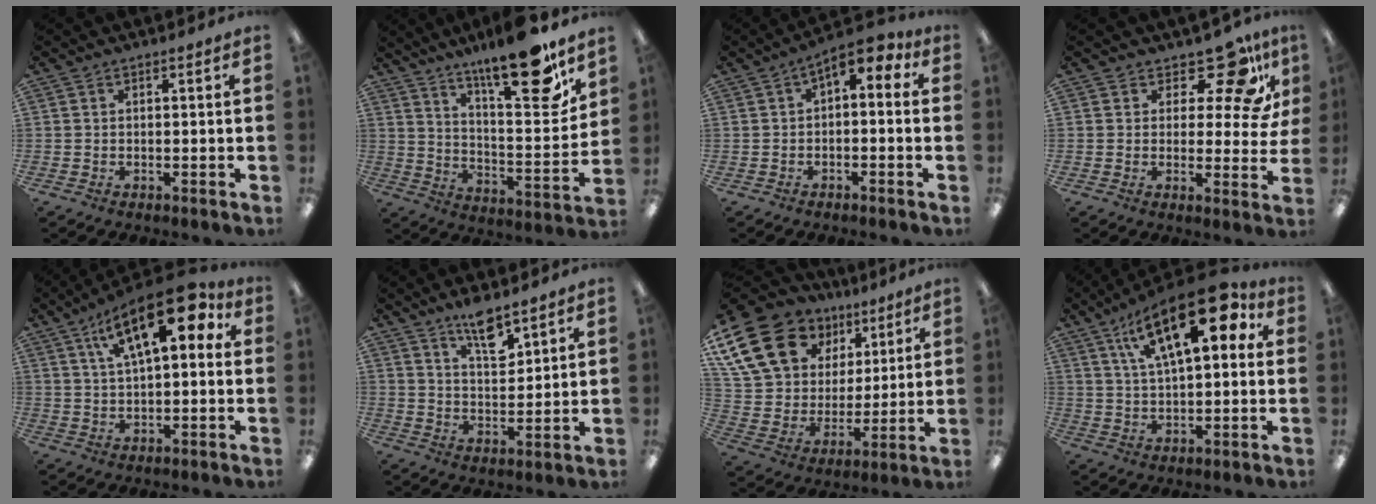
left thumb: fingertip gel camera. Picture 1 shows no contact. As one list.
[{"total": 19.5, "force": [15.0, 3.9, 11.9], "torque": [-0.178, -0.109, 0.240]}, {"total": 5.8, "force": [1.6, 3.0, 4.7], "torque": [-0.068, -0.010, 0.021]}, {"total": 13.5, "force": [9.2, 5.4, 8.3], "torque": [-0.118, -0.064, 0.156]}, {"total": 17.6, "force": [7.6, 7.6, 14.0], "torque": [-0.215, -0.029, 0.120]}, {"total": 8.3, "force": [6.4, 2.6, 4.5], "torque": [-0.065, -0.043, 0.109]}, {"total": 21.4, "force": [11.9, 14.8, 9.8], "torque": [-0.201, -0.054, 0.228]}, {"total": 21.2, "force": [9.8, 9.1, 16.4], "torque": [-0.264, -0.037, 0.153]}]